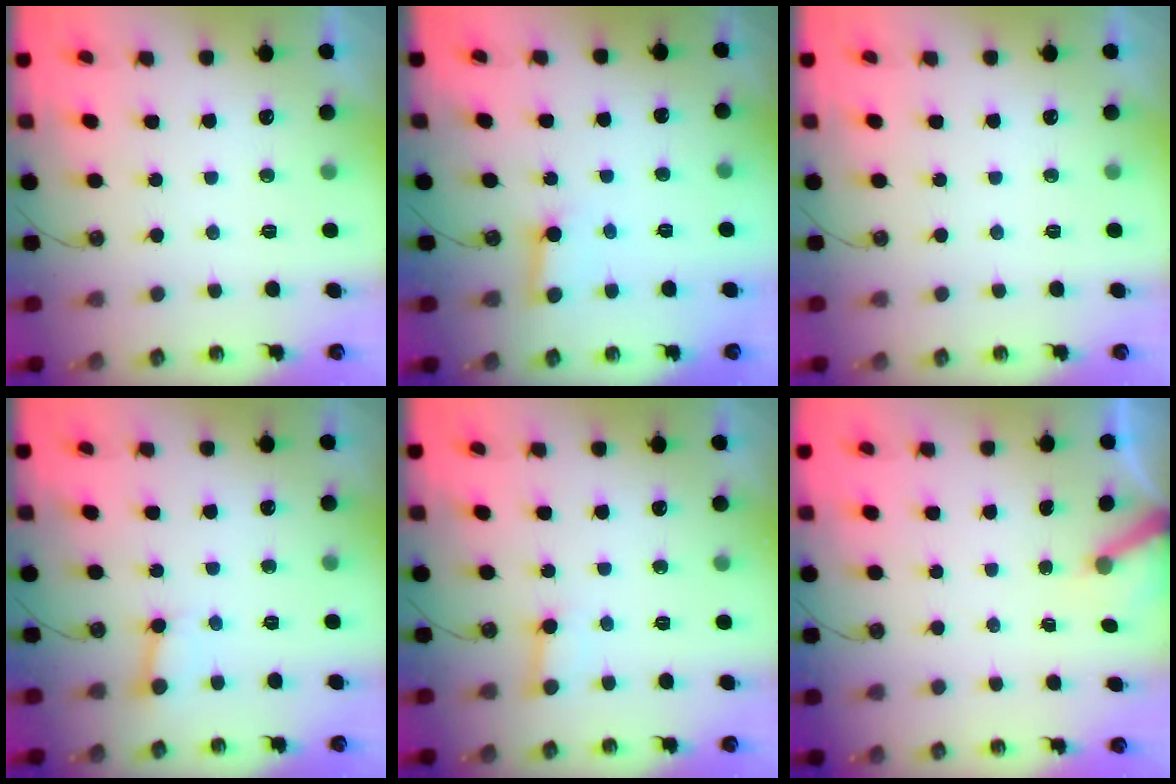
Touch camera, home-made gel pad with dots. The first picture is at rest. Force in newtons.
{"total": 4.0, "press": 3.9, "slide": 0.4}
{"total": 0.0}
{"total": 2.7, "press": 2.7, "slide": 0.3}
{"total": 4.9, "press": 4.9, "slide": 0.8}
{"total": 3.3, "press": 3.3, "slide": 0.3}